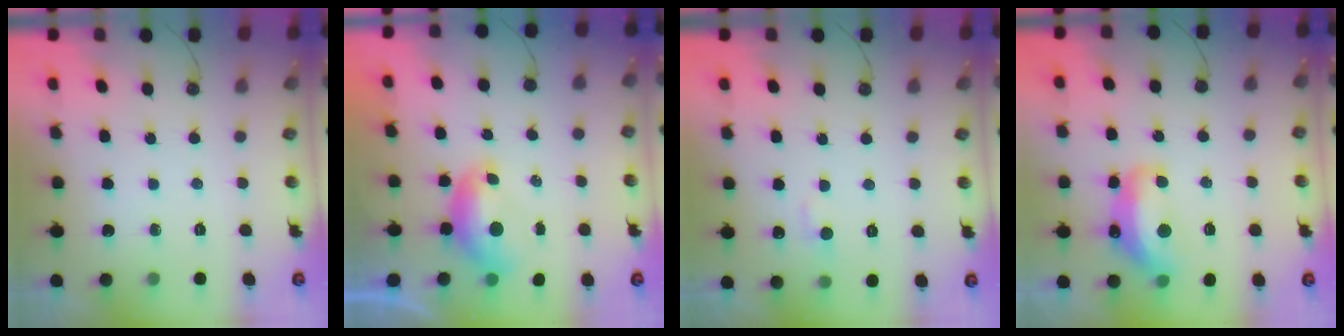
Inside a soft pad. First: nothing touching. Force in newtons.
{"total": 0.0}
{"total": 2.7, "press": 2.6, "slide": 0.5}
{"total": 6.1, "press": 6.0, "slide": 1.1}